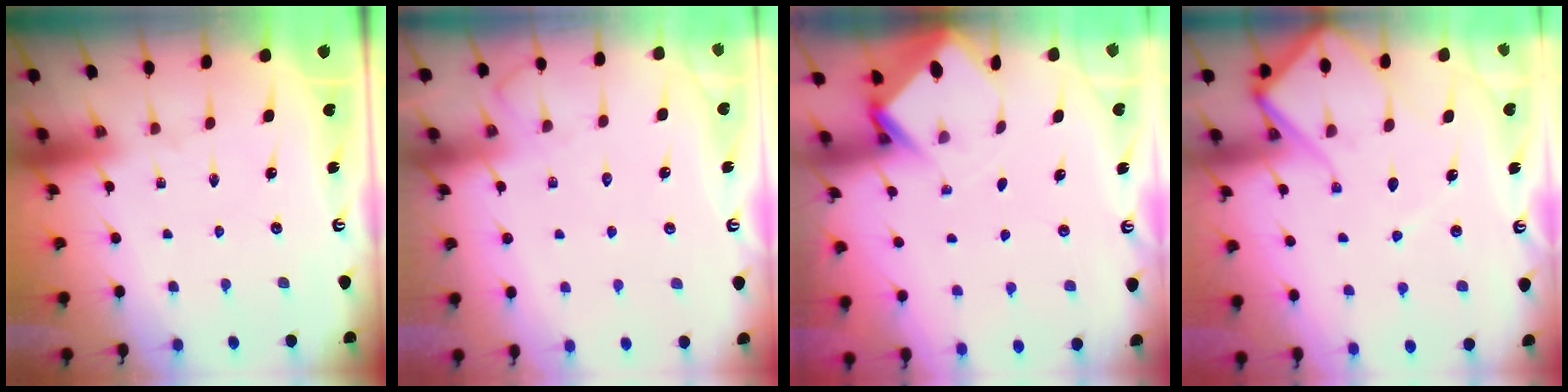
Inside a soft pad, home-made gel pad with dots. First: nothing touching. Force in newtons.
{"total": 8.2, "press": 8.1, "slide": 1.0}
{"total": 2.9, "press": 2.9, "slide": 0.2}
{"total": 10.7, "press": 10.6, "slide": 1.1}